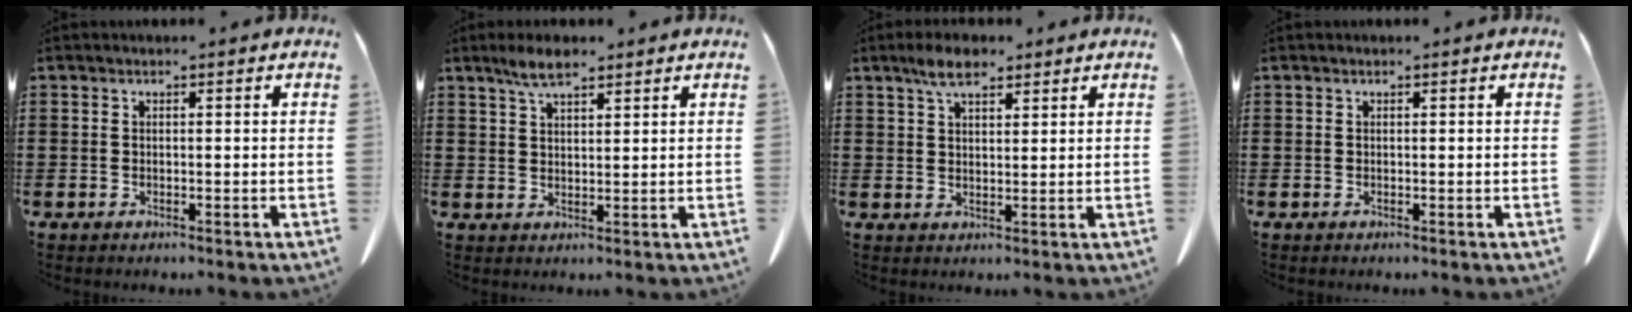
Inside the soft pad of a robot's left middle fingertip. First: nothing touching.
{"total": 4.3, "force": [3.0, 1.2, 2.8], "torque": [-0.061, 0.004, 0.055]}
{"total": 4.9, "force": [3.5, 1.8, 3.0], "torque": [-0.066, 0.005, 0.064]}
{"total": 0.0}